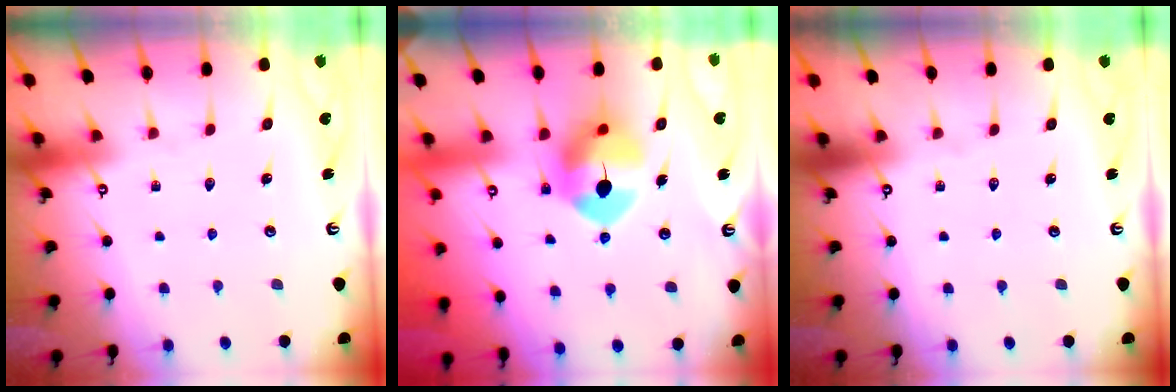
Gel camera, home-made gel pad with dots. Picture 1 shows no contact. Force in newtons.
{"total": 8.8, "press": 8.7, "slide": 1.2}
{"total": 0.0}